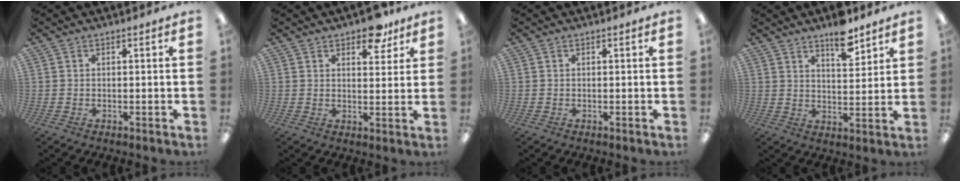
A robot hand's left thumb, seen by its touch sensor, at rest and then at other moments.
{"total": 7.8, "force": [5.5, 3.7, 4.0], "torque": [-0.035, -0.029, 0.093]}
{"total": 0.0}
{"total": 7.8, "force": [6.2, 2.6, 4.0], "torque": [-0.046, -0.043, 0.103]}